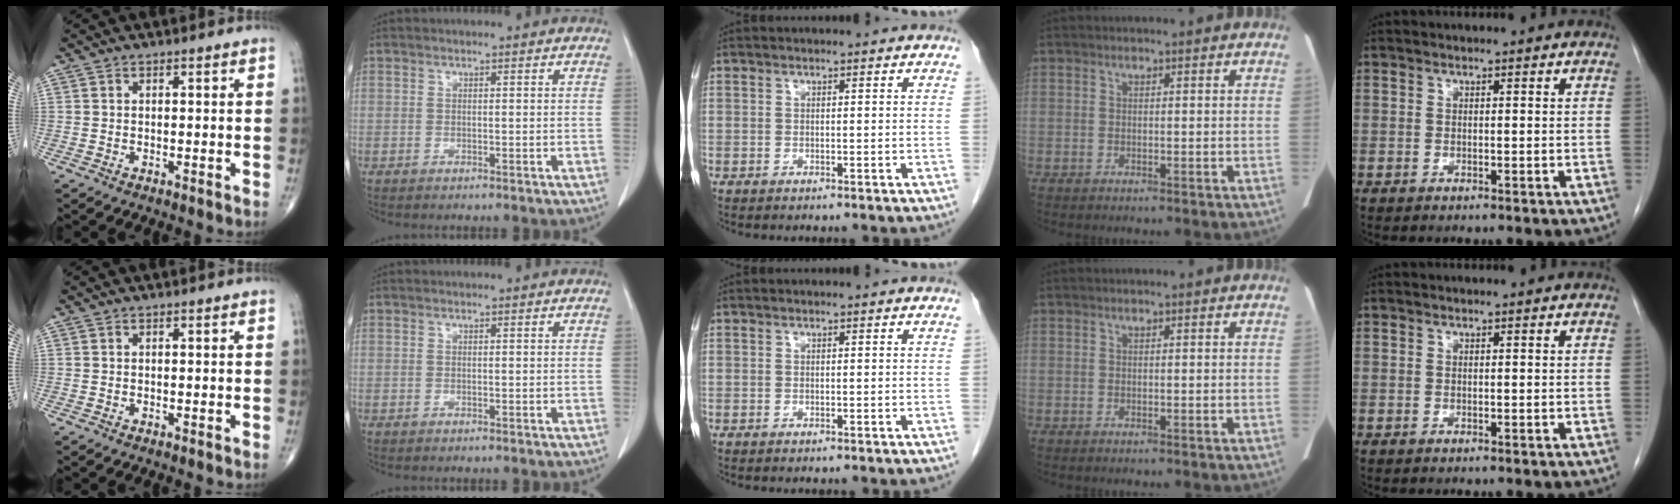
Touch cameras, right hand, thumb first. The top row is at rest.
{}